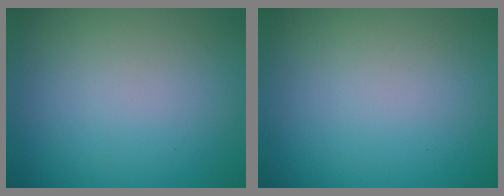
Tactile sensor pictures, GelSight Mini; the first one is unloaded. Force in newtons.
{"total": 0.0}